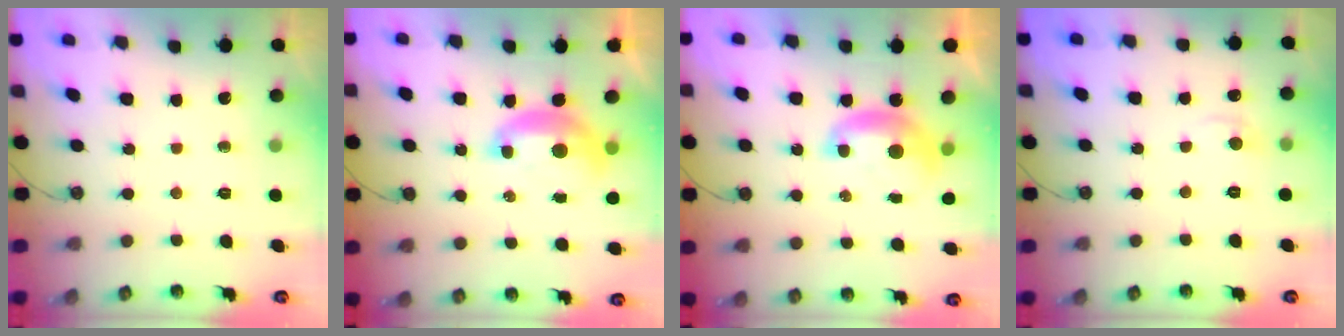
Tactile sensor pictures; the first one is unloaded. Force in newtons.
{"total": 2.1, "press": 2.0, "slide": 0.7}
{"total": 1.5, "press": 1.5, "slide": 0.2}
{"total": 0.6, "press": 0.6, "slide": 0.2}